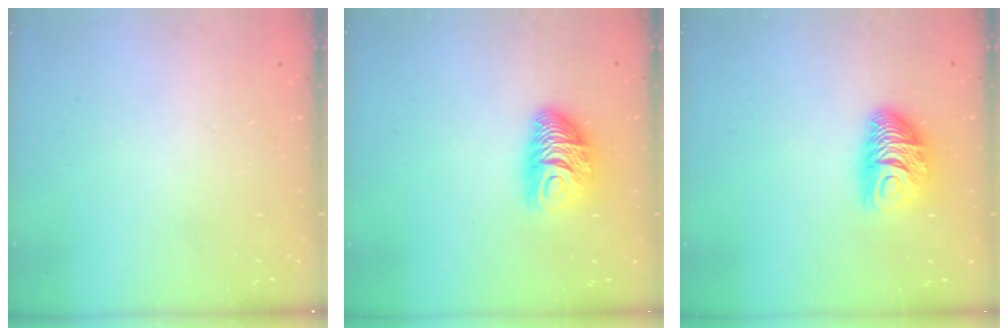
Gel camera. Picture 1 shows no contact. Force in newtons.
{"total": 9.6, "press": 9.6, "slide": 0.3}
{"total": 9.6, "press": 9.6, "slide": 0.3}